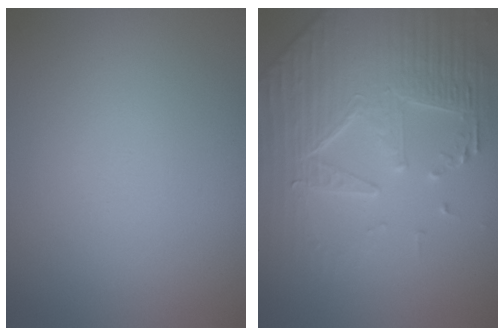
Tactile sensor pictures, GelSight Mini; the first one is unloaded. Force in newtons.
{"total": 6.3, "press": 5.3, "slide": 3.5}